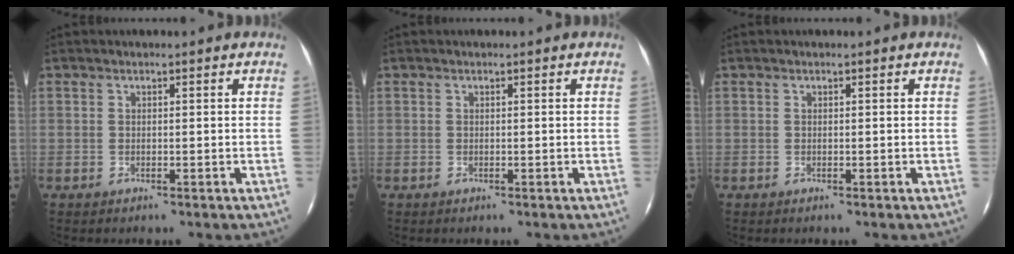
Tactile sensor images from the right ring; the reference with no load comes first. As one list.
[{"total": 0.0}, {"total": 0.0}]